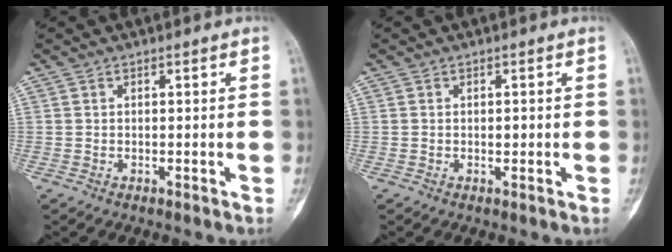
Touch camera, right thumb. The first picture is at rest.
{"total": 0.8, "force": [0.0, 0.5, 0.7], "torque": [-0.008, -0.003, 0.000]}